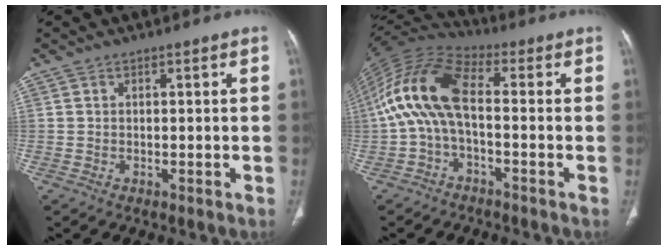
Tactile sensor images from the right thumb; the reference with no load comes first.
{"total": 13.2, "force": [-1.3, 5.7, 11.8], "torque": [-0.244, 0.046, -0.039]}